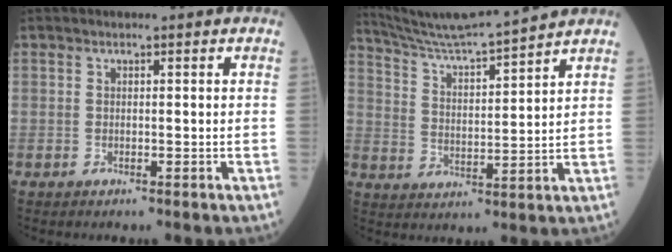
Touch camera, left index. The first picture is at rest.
{"total": 13.3, "force": [12.5, -2.1, 3.9], "torque": [-0.082, -0.005, 0.210]}